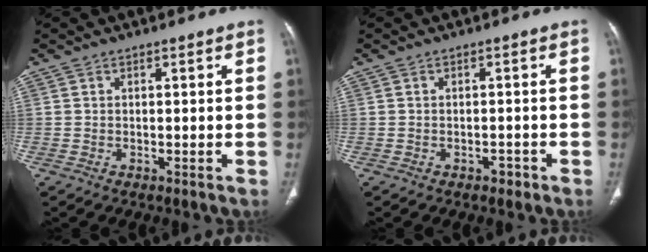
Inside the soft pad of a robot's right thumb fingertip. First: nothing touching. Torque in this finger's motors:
{"motor_torque": [-0.01, 0.26, -0.30, 0.13, 0.04]}